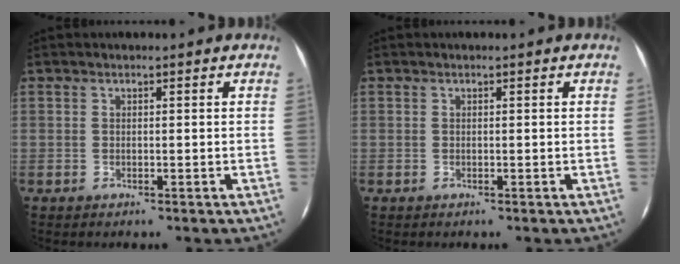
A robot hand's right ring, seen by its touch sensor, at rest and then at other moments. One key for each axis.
{"total": 0.0}